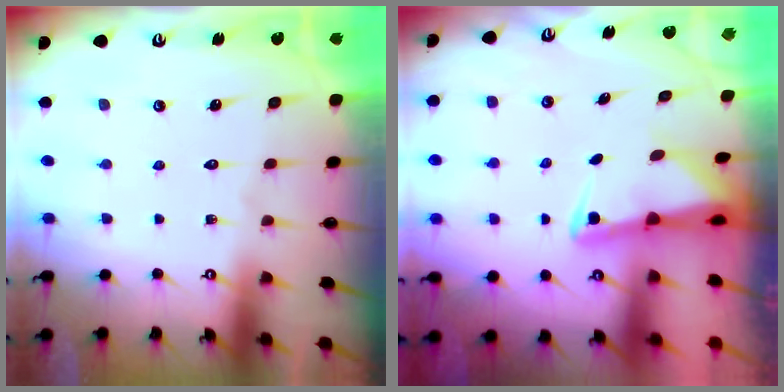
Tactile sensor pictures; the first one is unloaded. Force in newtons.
{"total": 2.4, "press": 2.4, "slide": 0.5}